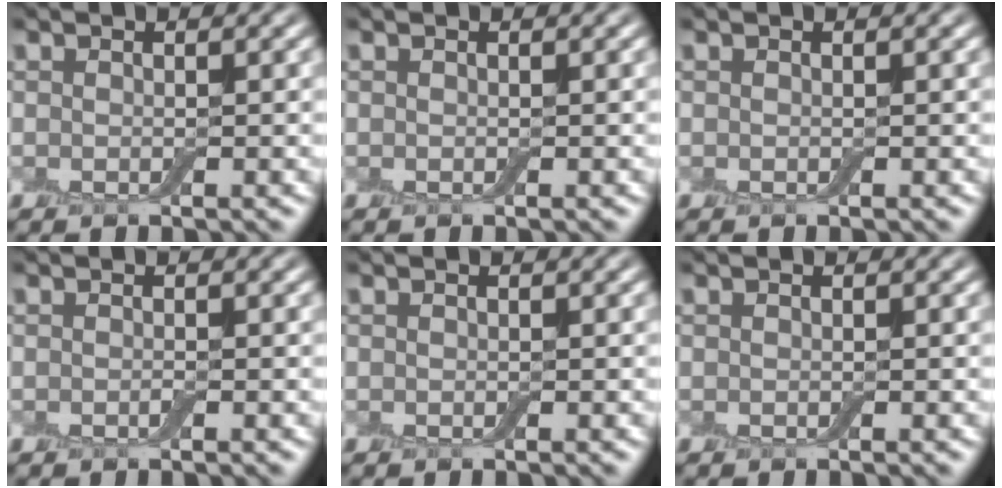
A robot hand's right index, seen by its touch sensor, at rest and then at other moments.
{"total": 0.0}
{"total": 0.0}
{"total": 0.0}
{"total": 0.0}
{"total": 0.0}